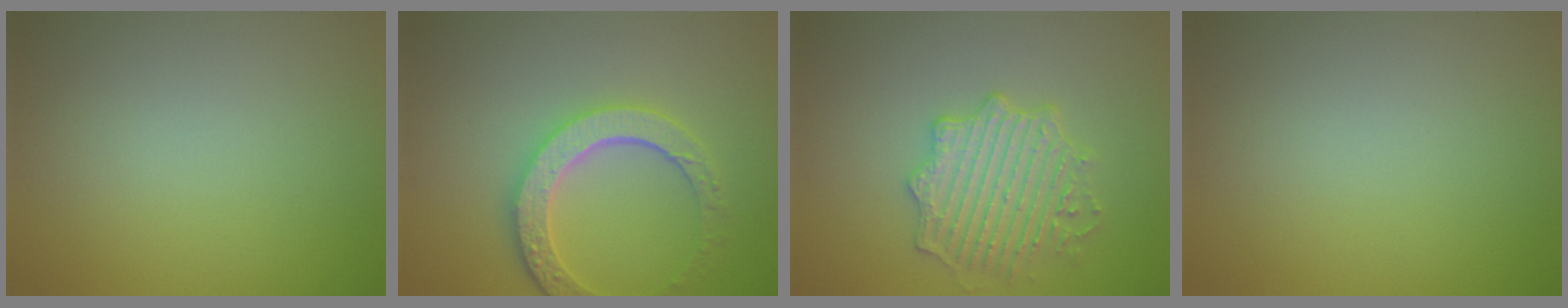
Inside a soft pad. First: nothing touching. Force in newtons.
{"total": 5.2, "press": 4.2, "slide": 2.9}
{"total": 4.0, "press": 4.0, "slide": 0.5}
{"total": 0.0}